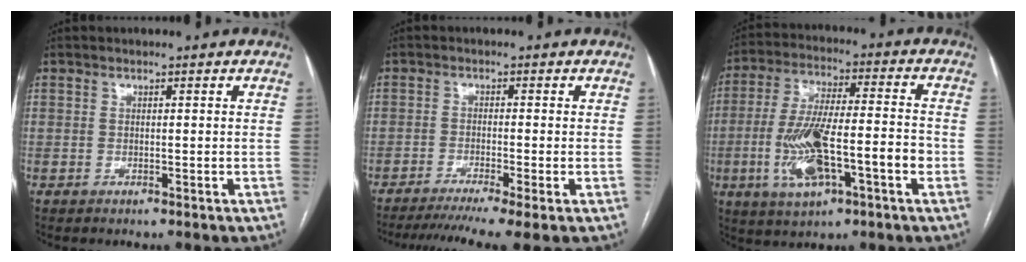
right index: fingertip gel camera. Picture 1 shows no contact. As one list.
[{"total": 9.5, "force": [-7.3, -0.6, 6.1], "torque": [-0.089, -0.018, -0.112]}, {"total": 14.6, "force": [-4.5, 3.4, 13.5], "torque": [-0.262, 0.006, -0.075]}]